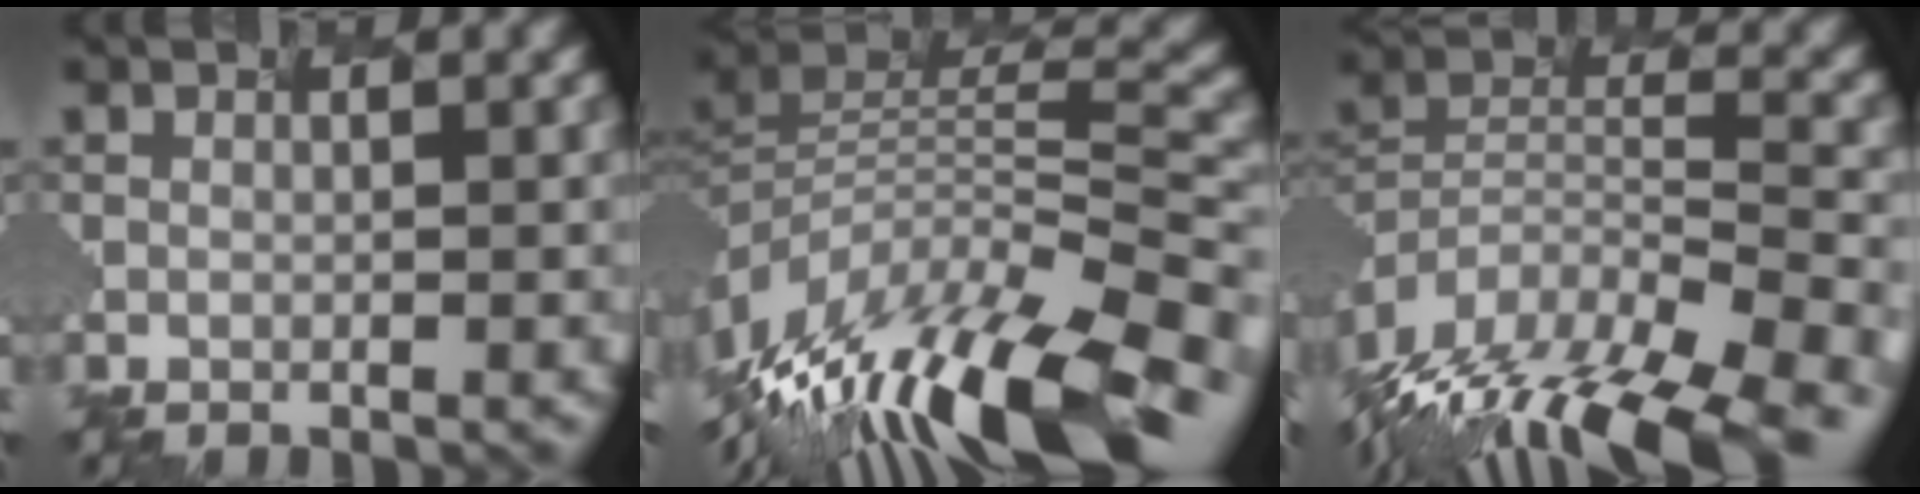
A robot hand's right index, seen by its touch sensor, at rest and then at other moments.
{"total": 14.5, "force": [-11.0, 4.3, 8.4], "torque": [-0.218, 0.007, -0.175]}
{"total": 14.9, "force": [-13.0, 3.2, 6.6], "torque": [-0.152, -0.003, -0.178]}